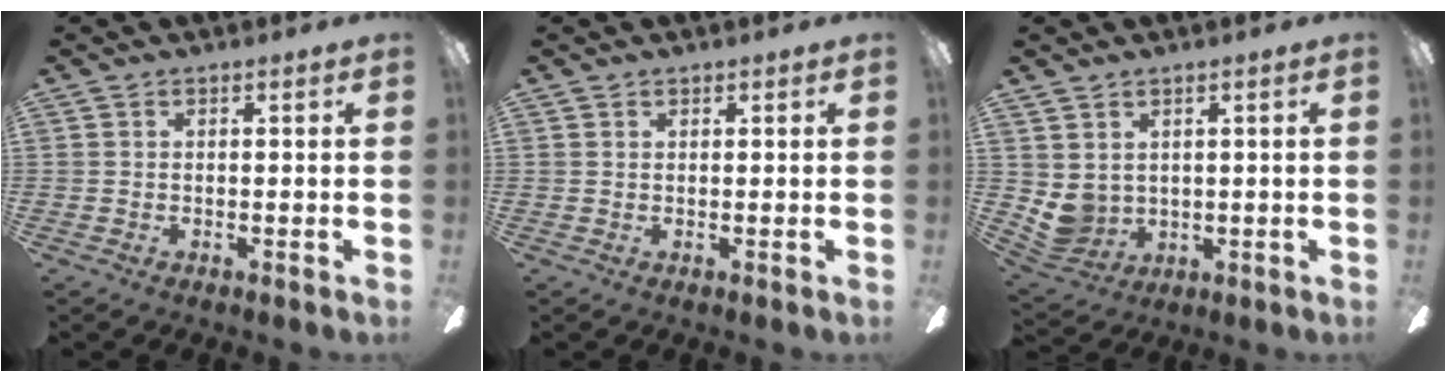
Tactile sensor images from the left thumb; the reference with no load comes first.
{"total": 0.6, "force": [0.5, 0.3, 0.0], "torque": [0.000, 0.000, 0.010]}
{"total": 5.6, "force": [2.4, 4.7, 1.9], "torque": [-0.070, -0.018, 0.049]}